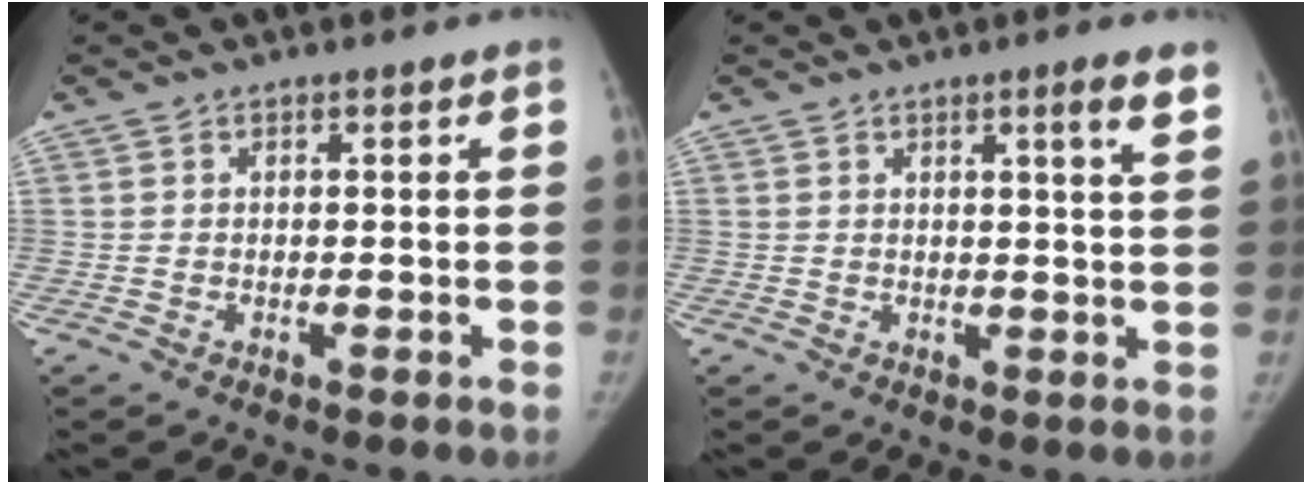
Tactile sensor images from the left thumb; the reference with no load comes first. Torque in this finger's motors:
{"motor_torque": [-0.22, 0.01, 0.37, -0.10, -0.01]}